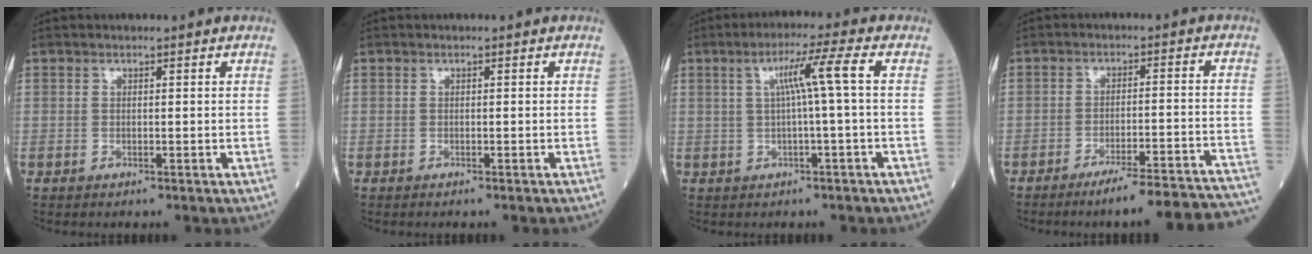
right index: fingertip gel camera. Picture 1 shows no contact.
{"total": 0.7, "force": [-0.6, 0.0, 0.3], "torque": [-0.004, 0.000, -0.009]}
{"total": 5.7, "force": [0.8, -1.2, 5.6], "torque": [-0.099, 0.014, 0.018]}
{"total": 17.8, "force": [-16.4, -0.2, 6.9], "torque": [-0.037, 0.008, -0.211]}